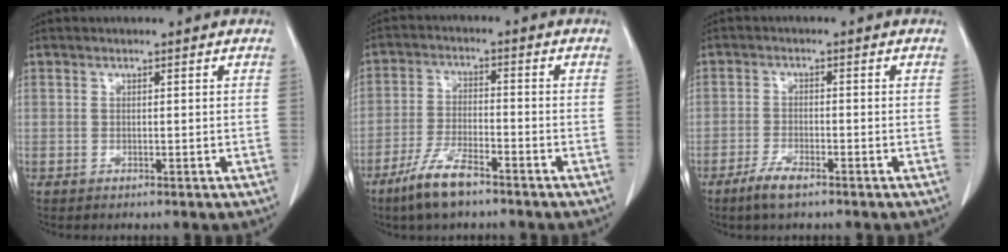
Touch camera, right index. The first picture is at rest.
{"total": 7.5, "force": [-5.4, 1.6, 5.0], "torque": [-0.107, -0.011, -0.102]}
{"total": 3.7, "force": [-2.7, 0.7, 2.5], "torque": [-0.056, -0.004, -0.052]}